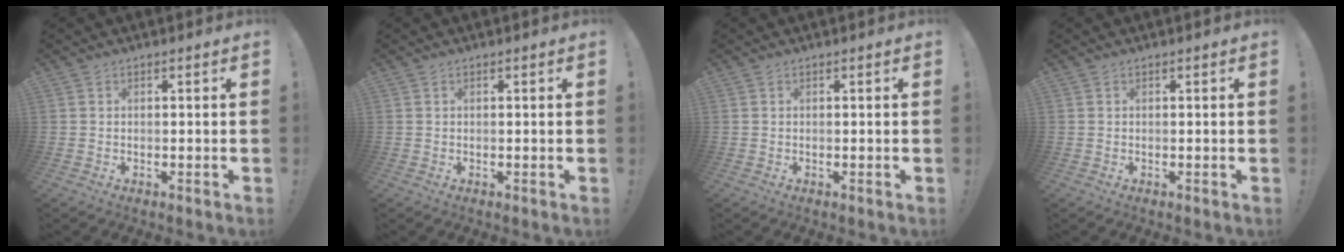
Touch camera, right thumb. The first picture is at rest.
{"total": 0.0}
{"total": 0.0}
{"total": 0.0}